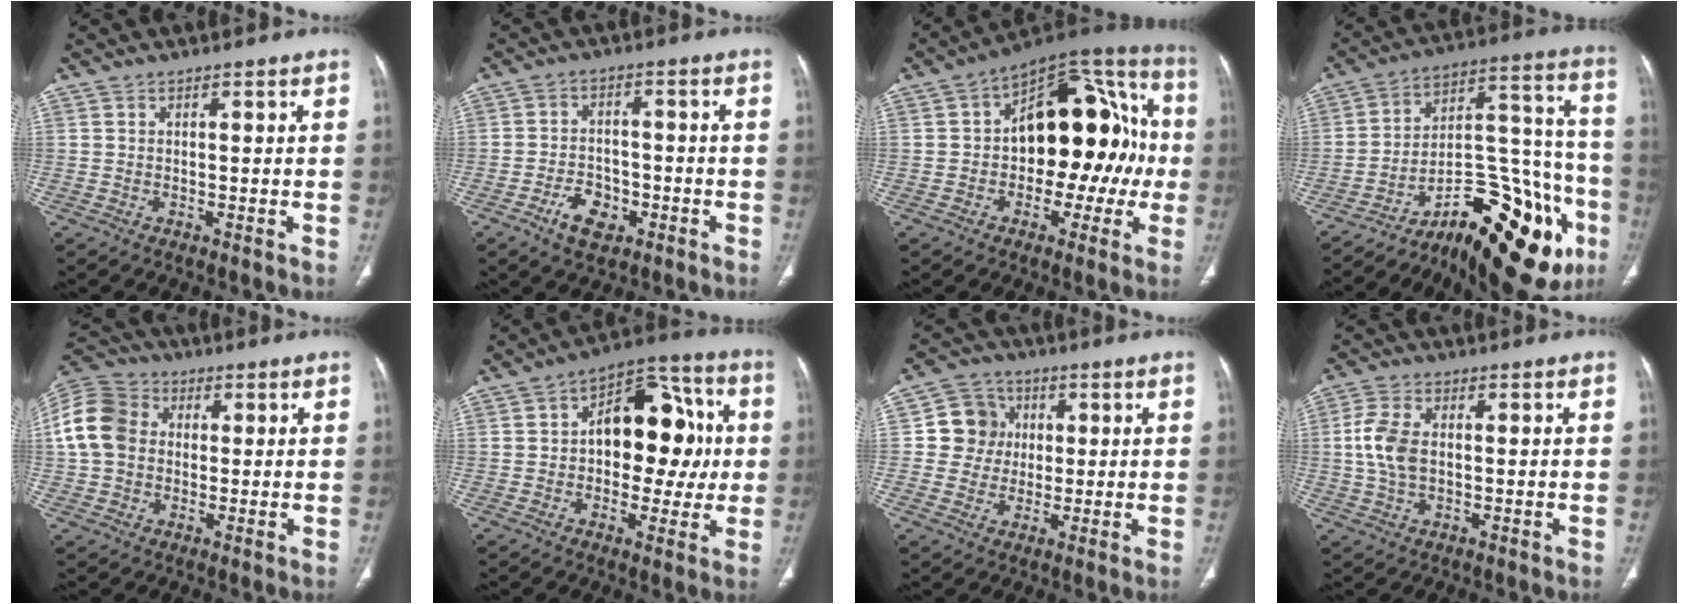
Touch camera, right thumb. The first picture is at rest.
{"total": 6.6, "force": [-3.3, 4.2, 3.8], "torque": [-0.053, 0.021, -0.055]}
{"total": 21.5, "force": [-0.4, 13.0, 17.1], "torque": [-0.194, 0.054, -0.010]}
{"total": 28.1, "force": [-14.4, 11.6, 21.2], "torque": [-0.224, 0.114, -0.206]}
{"total": 13.6, "force": [1.4, 11.1, 7.7], "torque": [-0.156, 0.029, 0.020]}
{"total": 17.8, "force": [1.4, 11.0, 13.8], "torque": [-0.136, 0.037, 0.018]}
{"total": 8.4, "force": [1.1, 8.0, 2.3], "torque": [0.000, 0.008, 0.012]}
{"total": 7.1, "force": [0.4, 4.3, 5.7], "torque": [-0.129, 0.009, 0.007]}